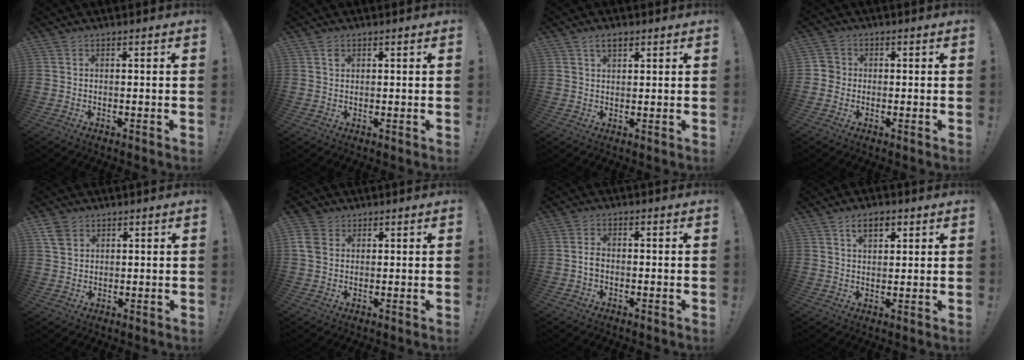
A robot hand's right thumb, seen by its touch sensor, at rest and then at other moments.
{"total": 1.3, "force": [0.7, 1.1, 0.3], "torque": [0.002, -0.001, 0.011]}
{"total": 3.2, "force": [1.8, 1.6, 2.1], "torque": [-0.037, -0.001, 0.032]}
{"total": 3.1, "force": [-0.8, 2.9, 0.8], "torque": [-0.015, 0.010, -0.013]}
{"total": 6.3, "force": [3.4, 4.9, 2.0], "torque": [-0.030, -0.014, 0.069]}
{"total": 5.6, "force": [1.9, 4.3, 3.0], "torque": [-0.067, 0.004, 0.041]}
{"total": 2.0, "force": [-0.6, 1.3, 1.3], "torque": [-0.023, 0.008, -0.010]}
{"total": 5.1, "force": [2.6, 2.9, 3.3], "torque": [-0.049, -0.002, 0.045]}